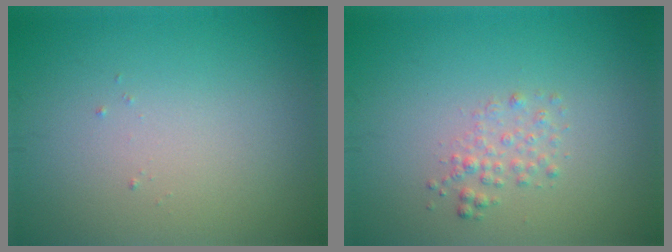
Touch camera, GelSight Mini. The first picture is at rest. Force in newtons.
{"total": 1.4, "press": 1.4, "slide": 0.1}